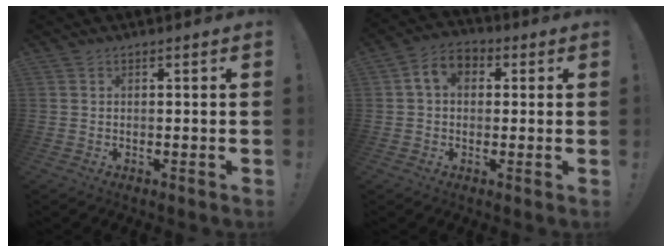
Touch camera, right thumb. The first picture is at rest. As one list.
[{"total": 7.4, "force": [1.5, 5.3, 4.8], "torque": [-0.075, 0.009, 0.030]}]